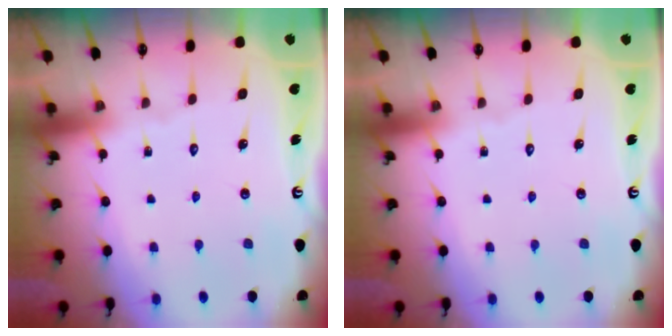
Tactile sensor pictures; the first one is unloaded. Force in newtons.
{"total": 0.0}